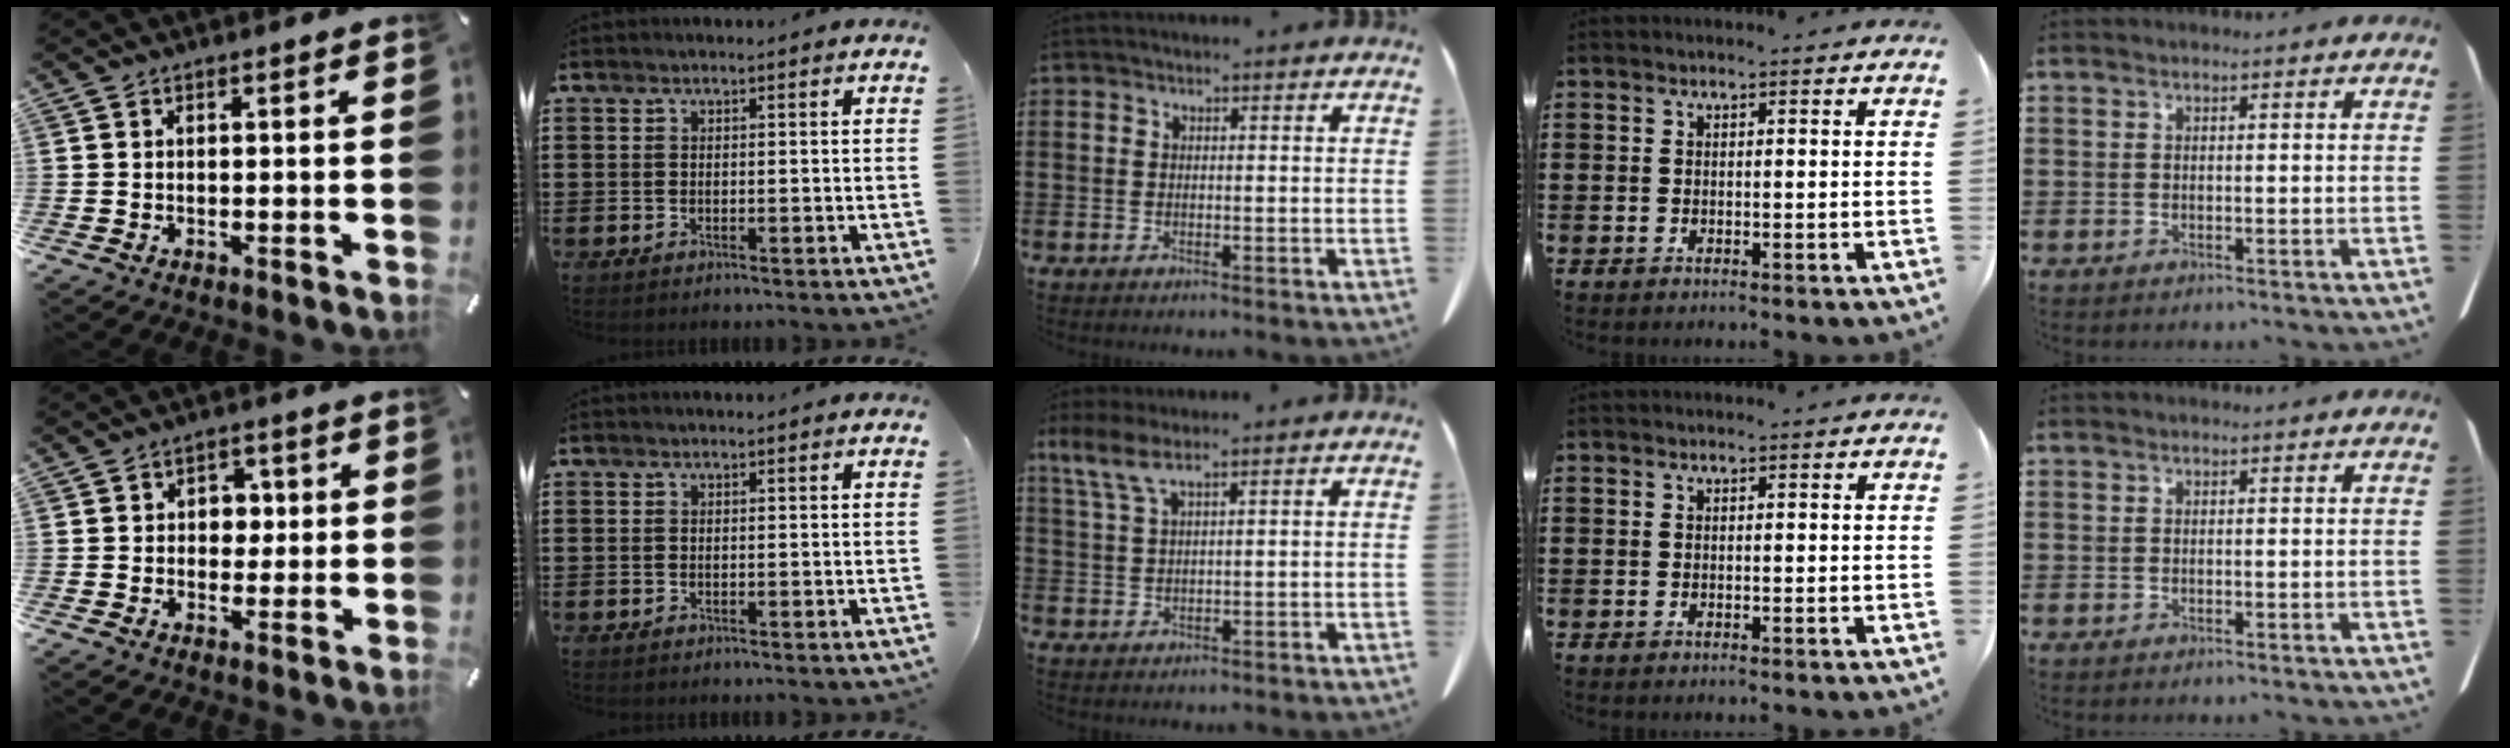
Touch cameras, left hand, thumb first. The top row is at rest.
{"thumb": {"total": 4.6, "force": [0.0, 3.9, 2.5], "torque": [-0.030, 0.002, -0.008]}, "middle": {"total": 4.1, "force": [2.6, 0.7, 3.1], "torque": [-0.076, -0.001, 0.045]}}